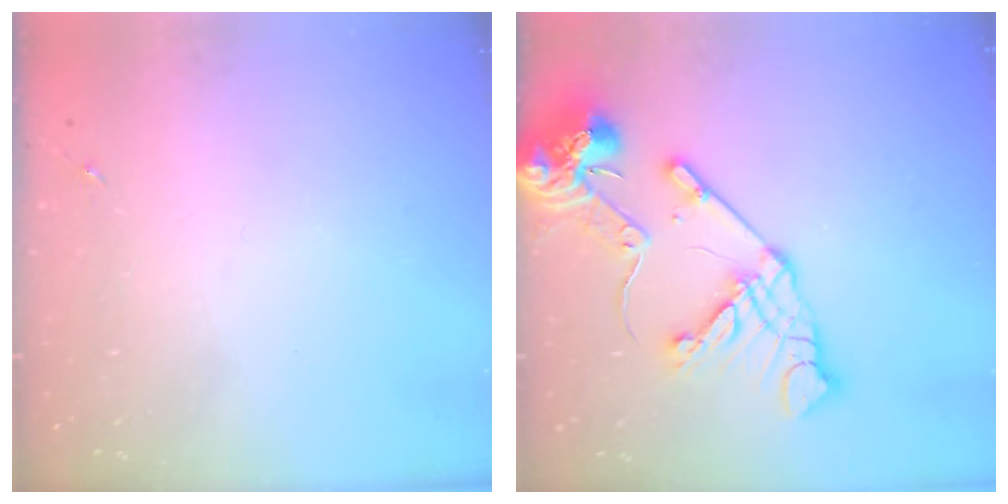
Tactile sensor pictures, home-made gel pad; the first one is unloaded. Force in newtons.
{"total": 17.1, "press": 16.9, "slide": 2.3}